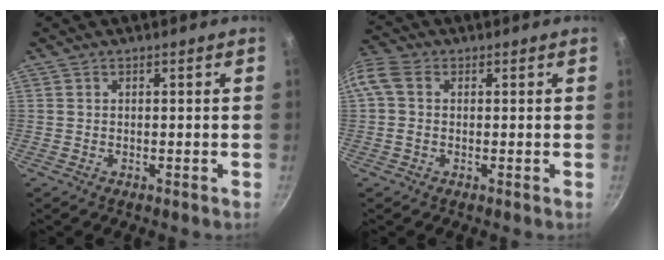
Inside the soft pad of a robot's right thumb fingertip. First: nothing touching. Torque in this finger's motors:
{"motor_torque": [0.52, 1.27, 0.50, -0.36, 0.19]}